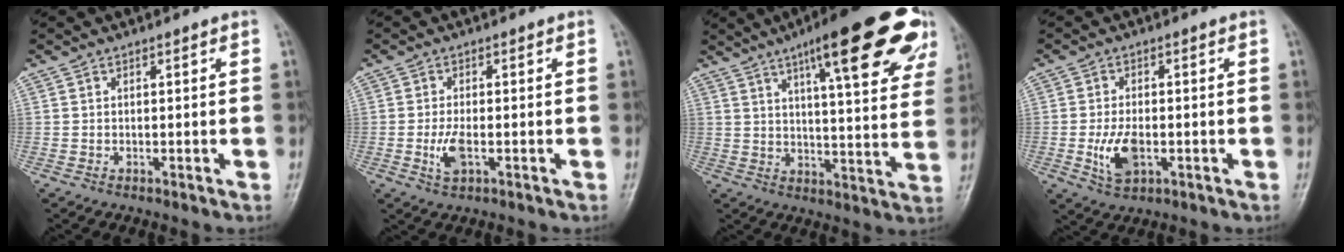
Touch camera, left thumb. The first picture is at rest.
{"total": 4.0, "force": [-1.1, 1.8, 3.4], "torque": [-0.071, -0.001, -0.020]}
{"total": 24.1, "force": [13.4, 5.6, 19.2], "torque": [-0.242, -0.027, 0.175]}
{"total": 6.4, "force": [-1.5, 3.6, 5.1], "torque": [-0.095, 0.000, -0.025]}